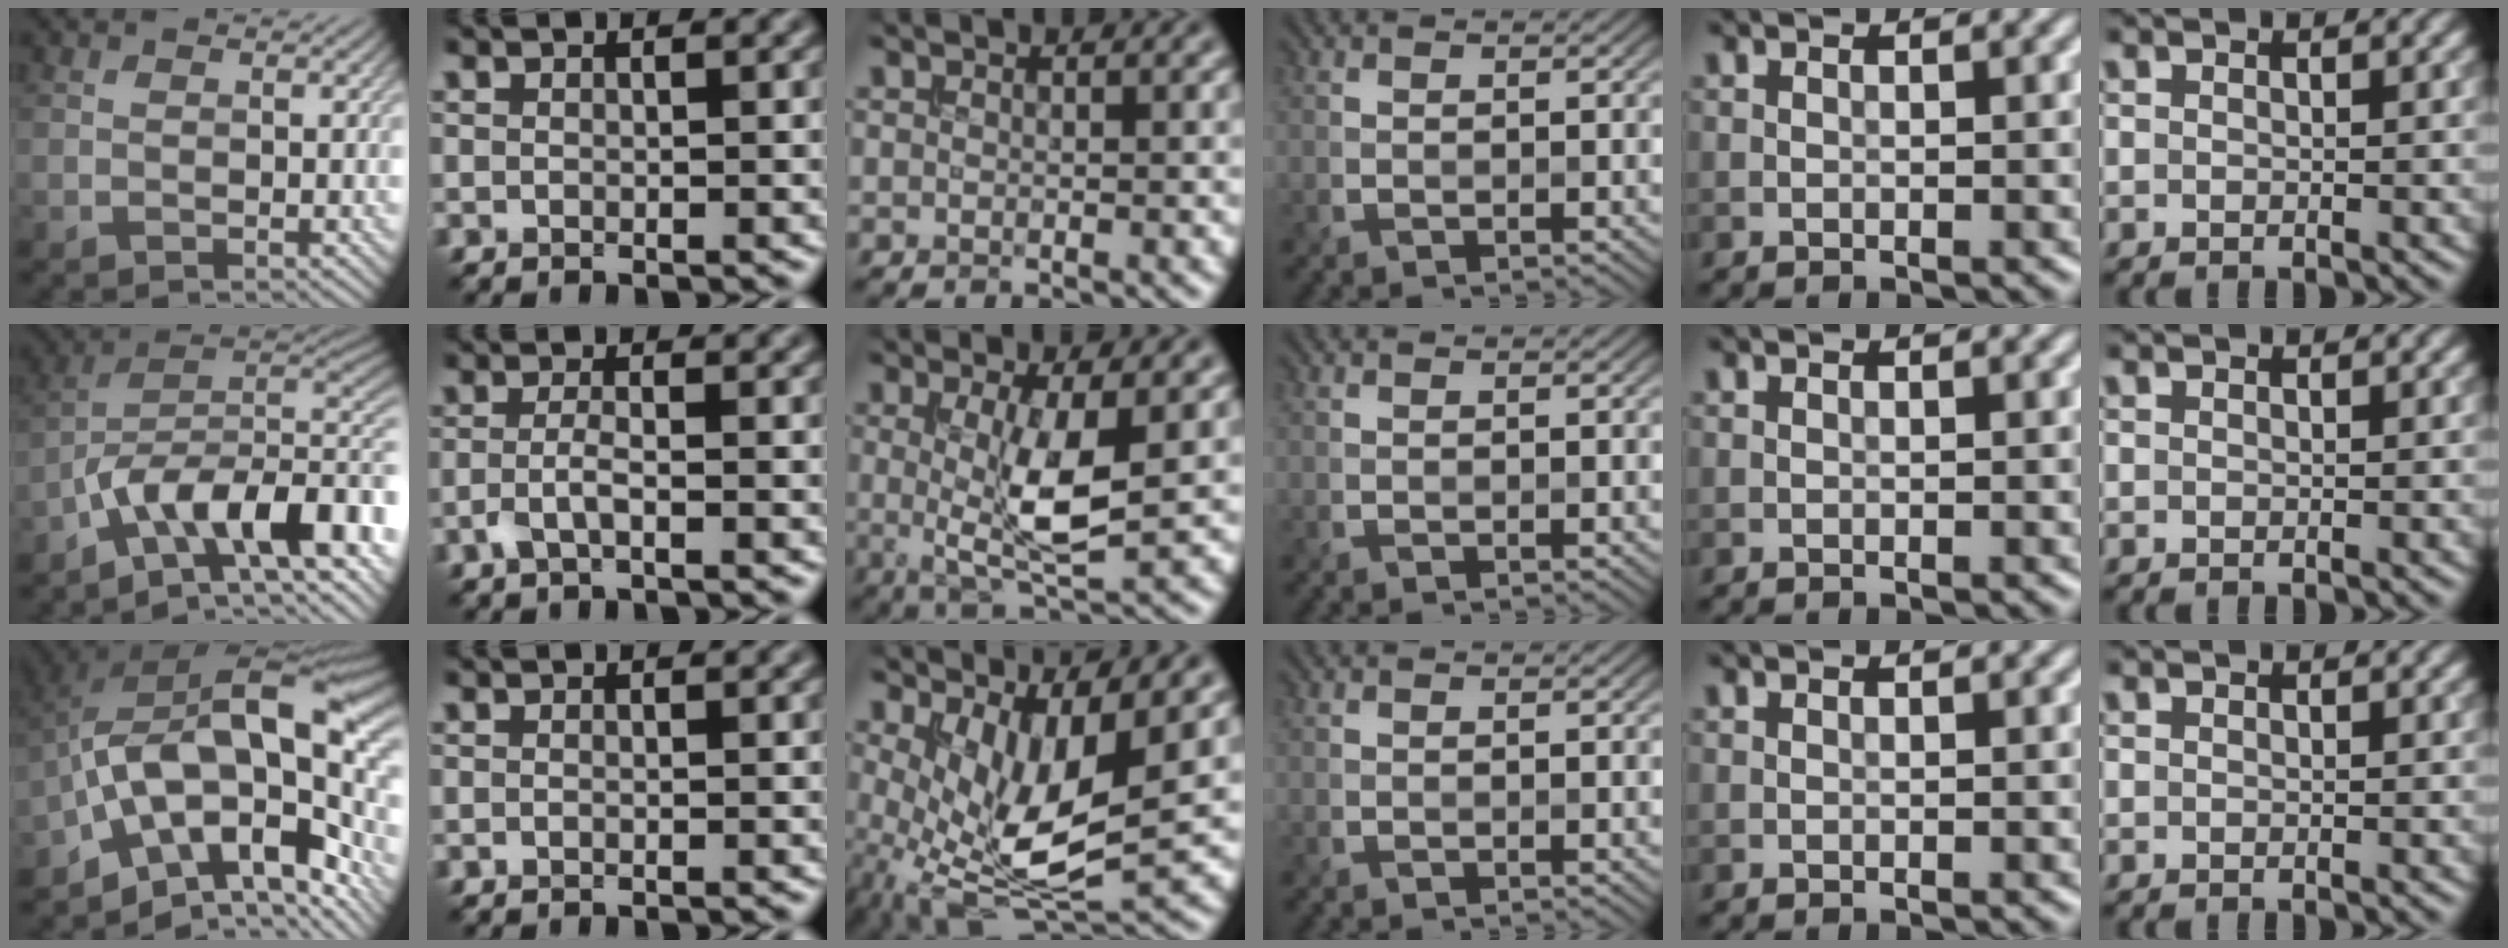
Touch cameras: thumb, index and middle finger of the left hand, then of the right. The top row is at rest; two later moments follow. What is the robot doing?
{"motion": "insert", "object": "bucket"}